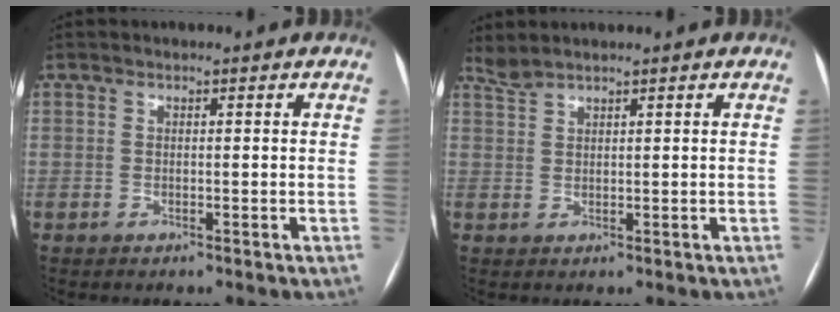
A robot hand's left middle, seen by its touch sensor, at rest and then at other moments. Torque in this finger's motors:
{"motor_torque": [0.03, -0.12, -0.02, -0.01]}